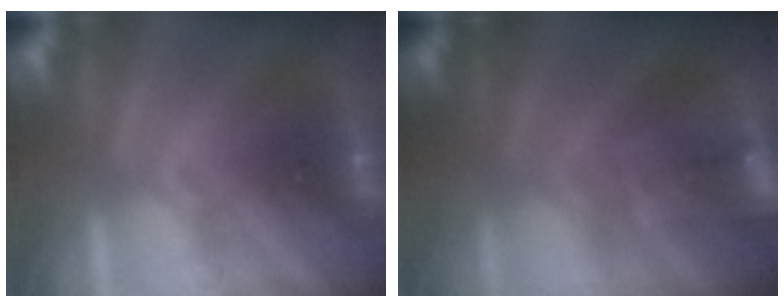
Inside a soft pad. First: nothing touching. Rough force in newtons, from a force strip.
{"total": 3.5}